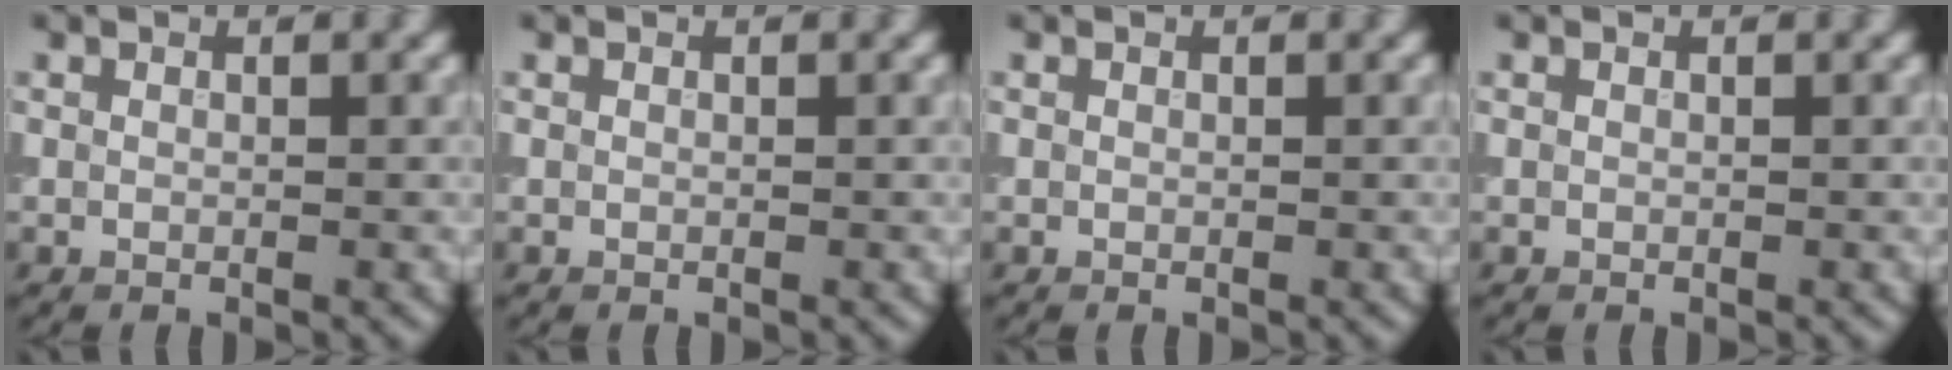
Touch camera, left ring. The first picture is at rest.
{"total": 0.0}
{"total": 0.0}
{"total": 0.0}